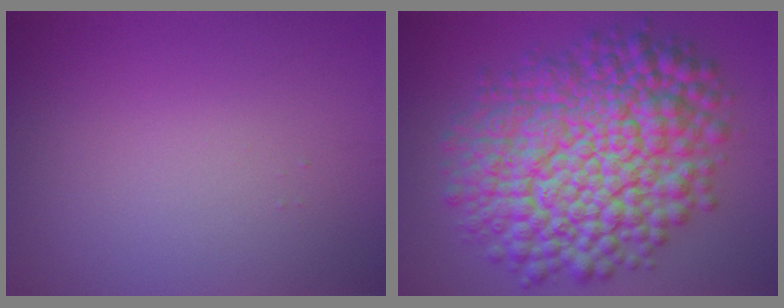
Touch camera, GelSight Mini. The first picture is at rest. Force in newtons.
{"total": 14.5, "press": 14.5, "slide": 0.3}